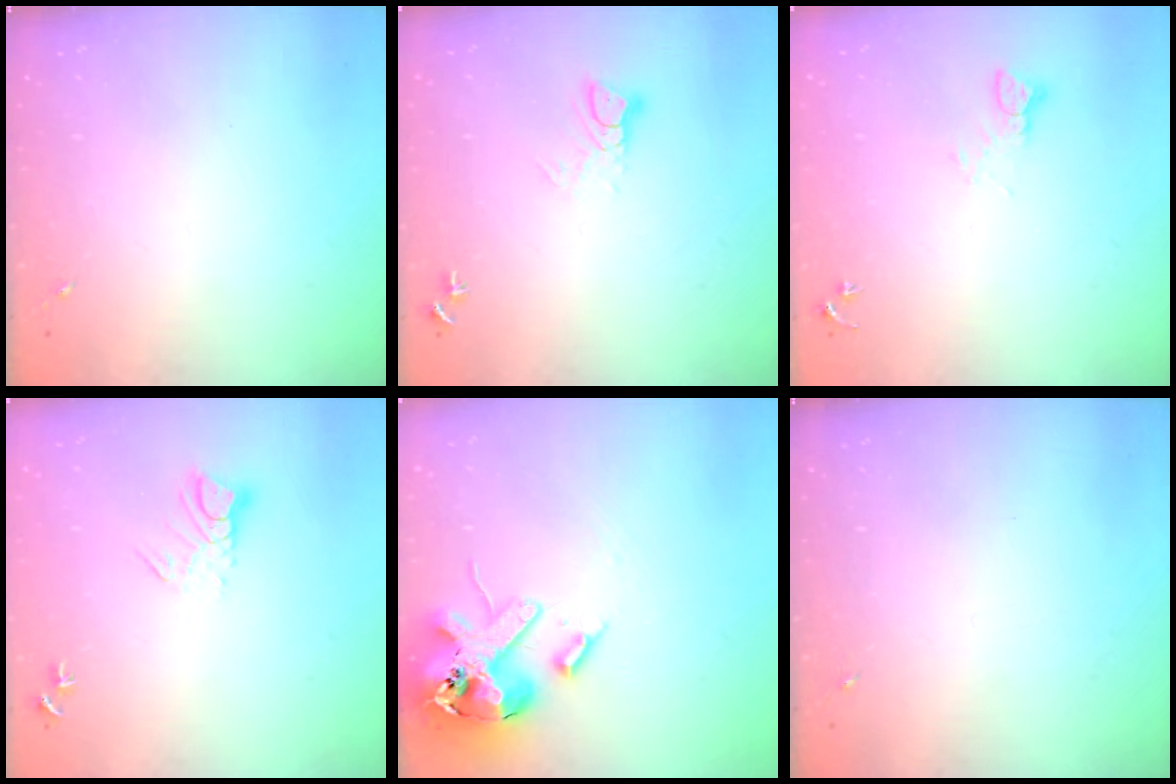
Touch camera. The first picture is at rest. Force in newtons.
{"total": 4.6, "press": 4.5, "slide": 0.5}
{"total": 4.2, "press": 4.1, "slide": 0.4}
{"total": 6.6, "press": 6.6, "slide": 0.7}
{"total": 17.7, "press": 17.4, "slide": 2.9}
{"total": 0.0}